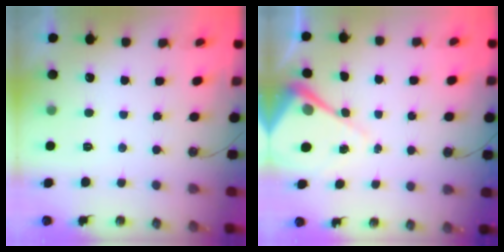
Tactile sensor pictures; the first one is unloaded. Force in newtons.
{"total": 8.4, "press": 8.4, "slide": 0.7}